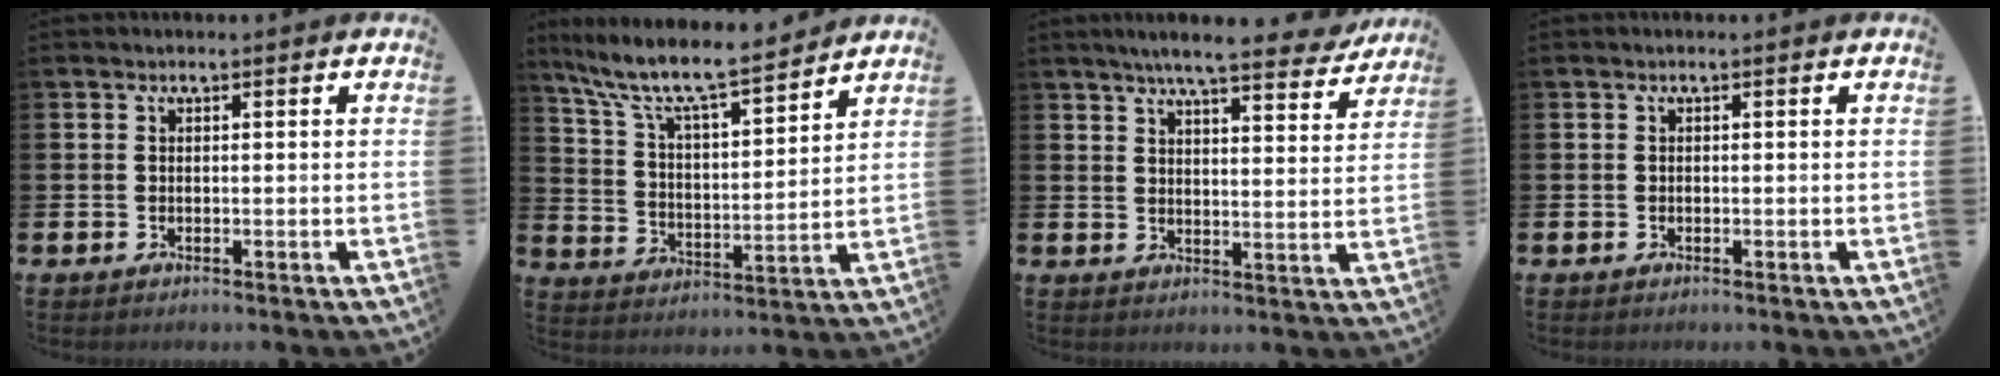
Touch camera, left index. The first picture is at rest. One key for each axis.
{"total": 9.5, "fx": 8.6, "fy": 1.4, "fz": 3.8, "tx": -0.116, "ty": -0.057, "tz": 0.146}
{"total": 6.9, "fx": 6.3, "fy": 0.7, "fz": 2.9, "tx": -0.050, "ty": -0.035, "tz": 0.103}
{"total": 0.0}